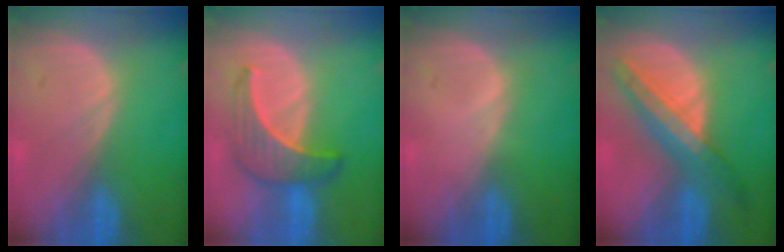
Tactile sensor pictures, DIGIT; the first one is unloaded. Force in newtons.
{"total": 6.6, "press": 6.3, "slide": 2.0}
{"total": 0.5, "press": 0.1, "slide": 0.5}
{"total": 8.7, "press": 7.6, "slide": 4.2}